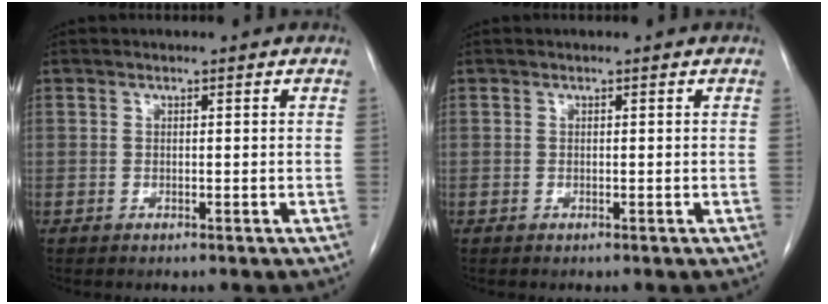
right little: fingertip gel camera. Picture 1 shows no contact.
{"total": 0.0}